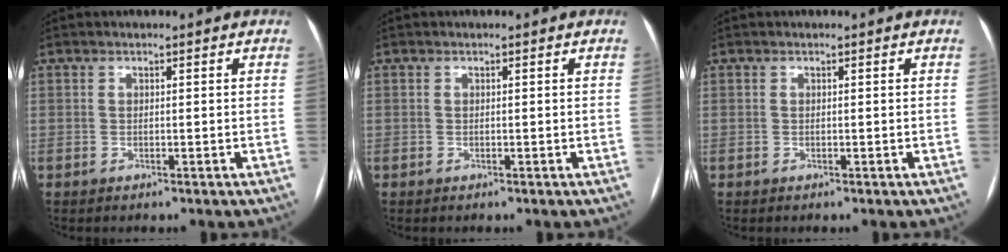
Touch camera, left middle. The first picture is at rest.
{"total": 0.0}
{"total": 0.0}